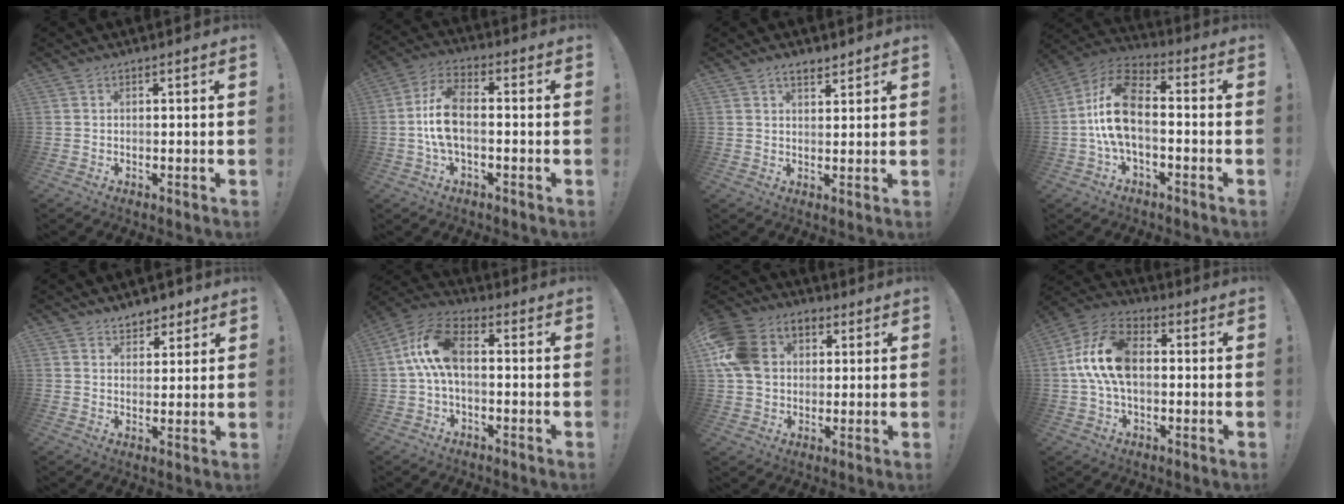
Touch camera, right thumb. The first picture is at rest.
{"total": 10.5, "force": [-1.2, 5.1, 9.1], "torque": [-0.196, 0.006, -0.019]}
{"total": 3.6, "force": [2.8, 1.5, 1.7], "torque": [-0.019, -0.015, 0.049]}
{"total": 14.9, "force": [-1.3, 8.0, 12.4], "torque": [-0.240, 0.027, -0.014]}
{"total": 5.1, "force": [4.0, 3.0, 1.0], "torque": [0.001, -0.028, 0.072]}
{"total": 11.4, "force": [0.6, 6.1, 9.6], "torque": [-0.193, 0.013, 0.013]}
{"total": 15.2, "force": [3.1, 12.4, 8.3], "torque": [-0.137, 0.000, 0.065]}
{"total": 15.2, "force": [0.8, 9.5, 11.8], "torque": [-0.226, 0.008, 0.014]}